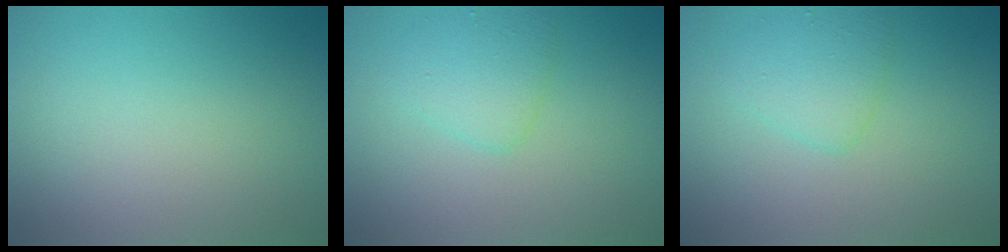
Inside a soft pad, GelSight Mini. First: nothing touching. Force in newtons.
{"total": 2.2, "press": 2.2, "slide": 0.1}
{"total": 2.2, "press": 2.2, "slide": 0.1}